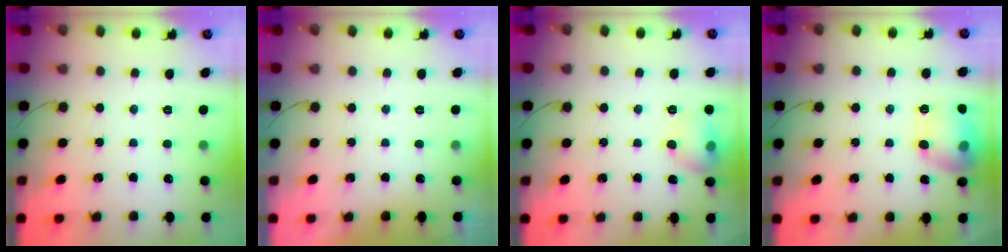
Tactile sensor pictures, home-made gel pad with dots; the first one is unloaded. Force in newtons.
{"total": 0.0}
{"total": 8.6, "press": 8.5, "slide": 1.3}
{"total": 14.9, "press": 14.8, "slide": 1.4}